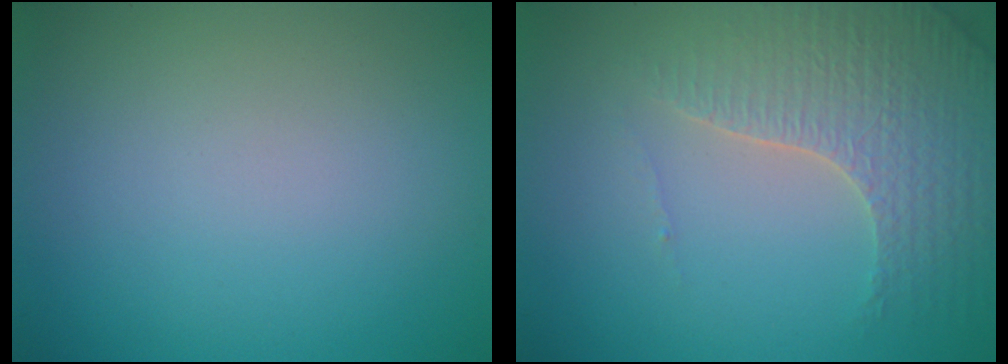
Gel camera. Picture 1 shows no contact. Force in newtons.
{"total": 4.2, "press": 3.7, "slide": 1.8}